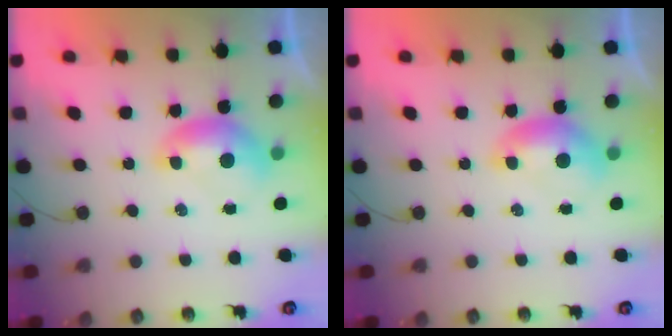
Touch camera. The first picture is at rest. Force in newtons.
{"total": 0.0}